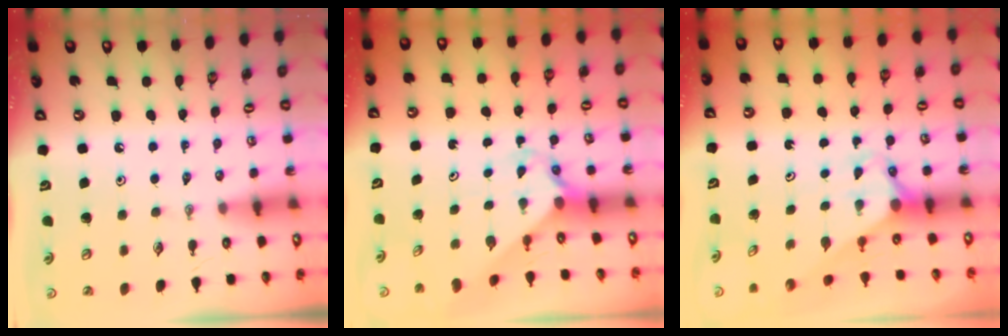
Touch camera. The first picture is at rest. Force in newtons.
{"total": 2.4, "press": 2.3, "slide": 0.2}
{"total": 2.8, "press": 2.8, "slide": 0.0}